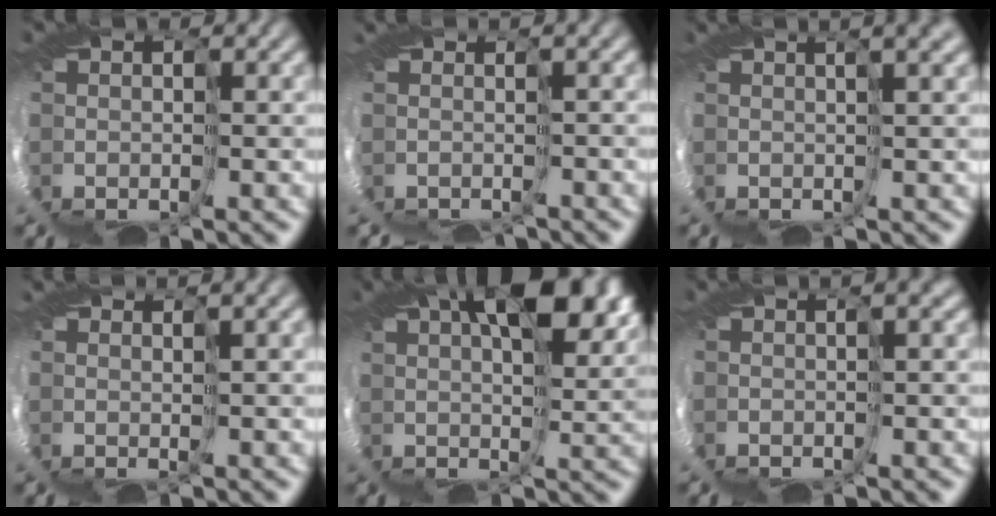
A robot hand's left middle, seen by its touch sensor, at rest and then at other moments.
{"total": 4.3, "force": [-2.7, -2.0, -2.6], "torque": [0.049, -0.010, -0.016]}
{"total": 2.8, "force": [0.7, -2.7, -0.5], "torque": [0.003, -0.002, 0.021]}
{"total": 2.7, "force": [1.4, -2.0, -1.0], "torque": [0.023, -0.003, 0.028]}
{"total": 7.2, "force": [6.1, -0.7, 3.7], "torque": [-0.062, 0.008, 0.098]}
{"total": 3.1, "force": [-0.9, -2.5, -1.5], "torque": [0.024, -0.006, 0.002]}